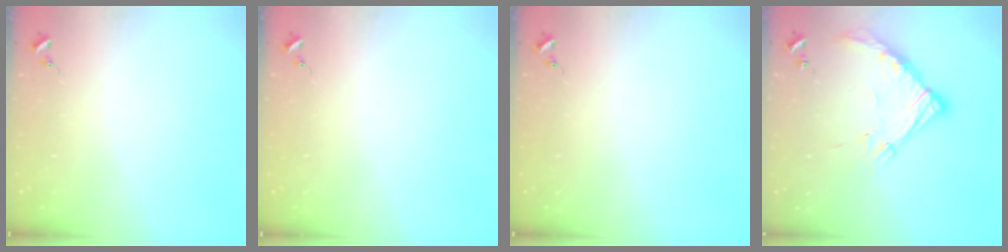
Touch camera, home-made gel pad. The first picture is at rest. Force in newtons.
{"total": 0.0}
{"total": 0.0}
{"total": 15.1, "press": 15.1, "slide": 1.5}